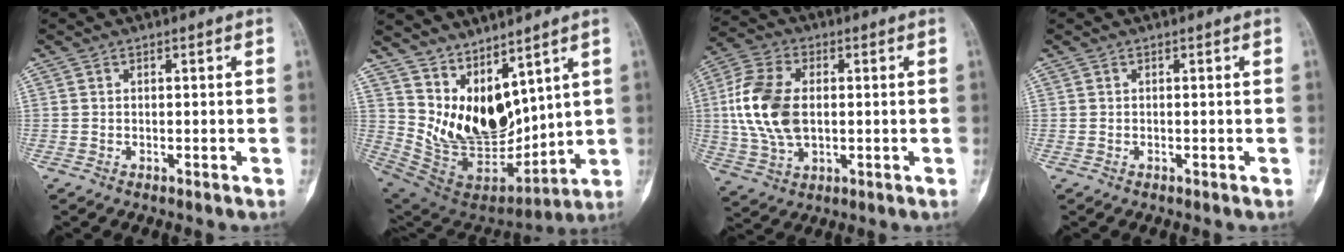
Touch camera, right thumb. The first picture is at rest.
{"total": 16.6, "force": [8.7, 8.3, 11.5], "torque": [-0.158, -0.065, 0.199]}
{"total": 14.1, "force": [0.9, 8.7, 11.1], "torque": [-0.231, 0.006, 0.018]}
{"total": 0.0}